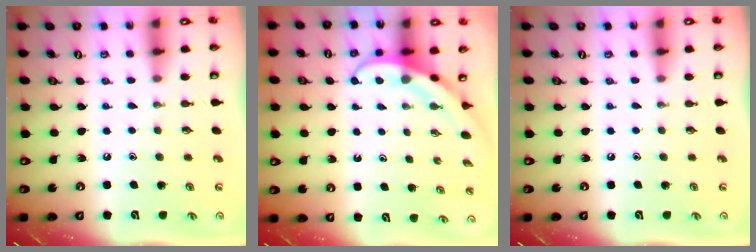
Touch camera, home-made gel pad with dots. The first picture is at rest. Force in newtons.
{"total": 4.0, "press": 3.9, "slide": 0.3}
{"total": 0.0}